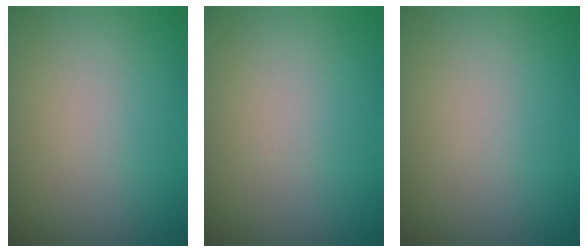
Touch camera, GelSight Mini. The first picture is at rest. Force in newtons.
{"total": 0.0}
{"total": 0.0}